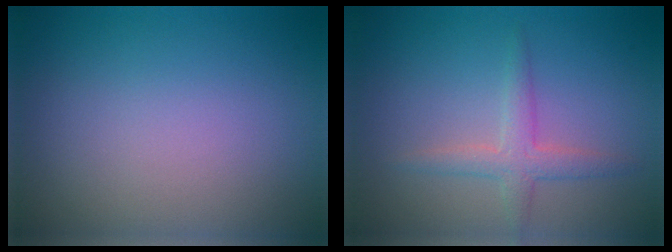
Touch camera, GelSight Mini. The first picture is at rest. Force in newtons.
{"total": 2.3, "press": 2.3, "slide": 0.1}